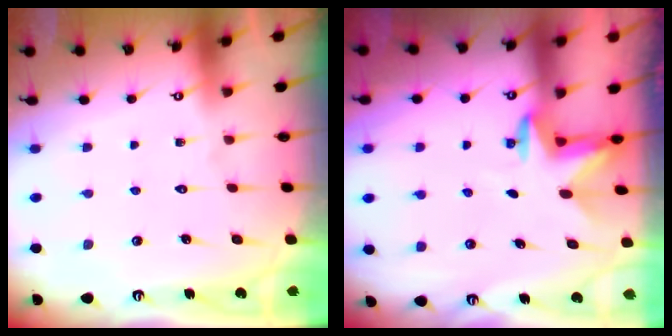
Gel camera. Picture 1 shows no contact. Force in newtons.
{"total": 2.9, "press": 2.8, "slide": 0.7}